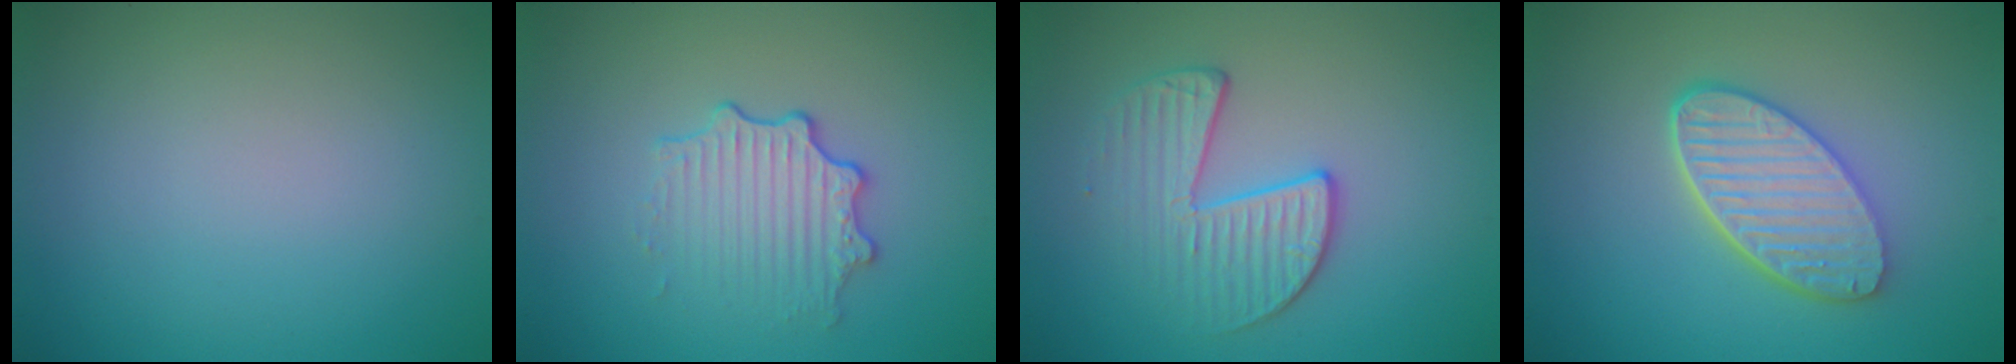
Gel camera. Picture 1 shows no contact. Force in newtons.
{"total": 3.2, "press": 2.7, "slide": 1.8}
{"total": 3.5, "press": 3.1, "slide": 1.8}
{"total": 5.8, "press": 4.6, "slide": 3.7}